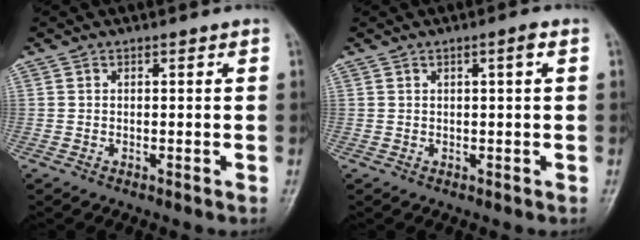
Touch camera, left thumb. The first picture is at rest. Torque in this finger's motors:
{"motor_torque": [-0.15, -0.09, 0.07, 0.00, -0.04]}